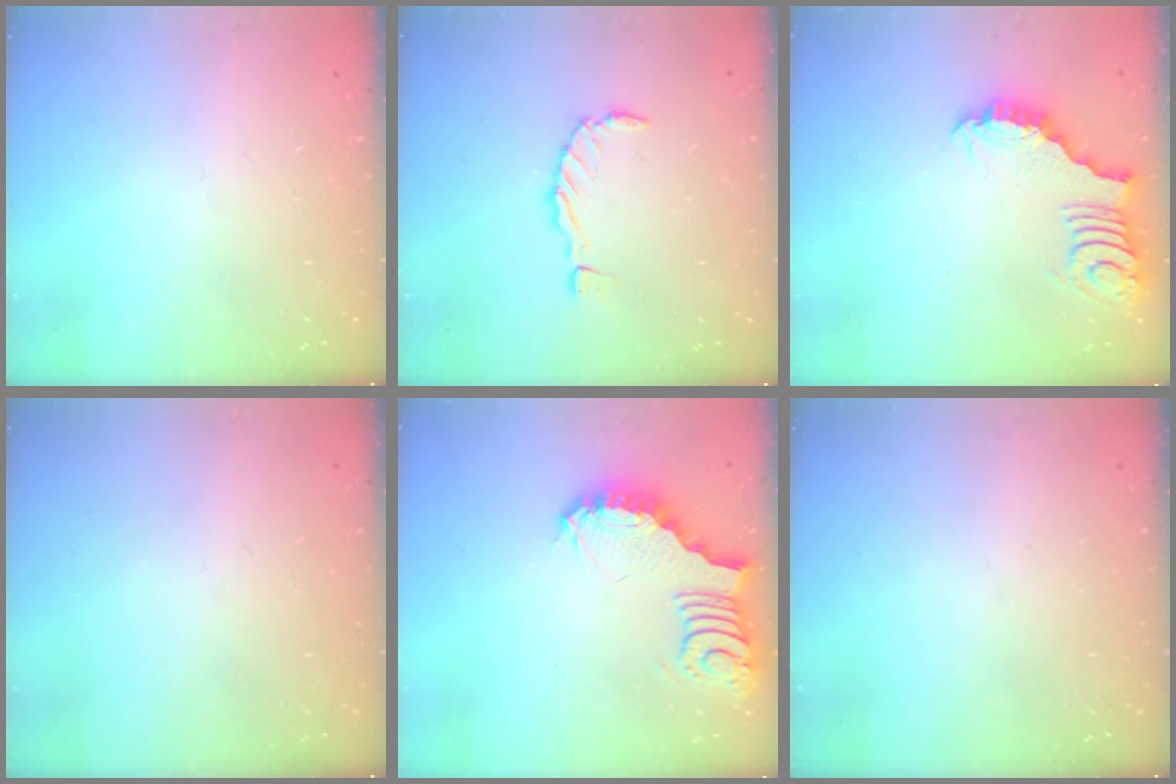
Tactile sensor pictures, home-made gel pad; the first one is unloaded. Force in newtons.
{"total": 0.0}
{"total": 2.4, "press": 2.4, "slide": 0.3}
{"total": 0.0}
{"total": 3.5, "press": 3.4, "slide": 0.6}
{"total": 0.0}